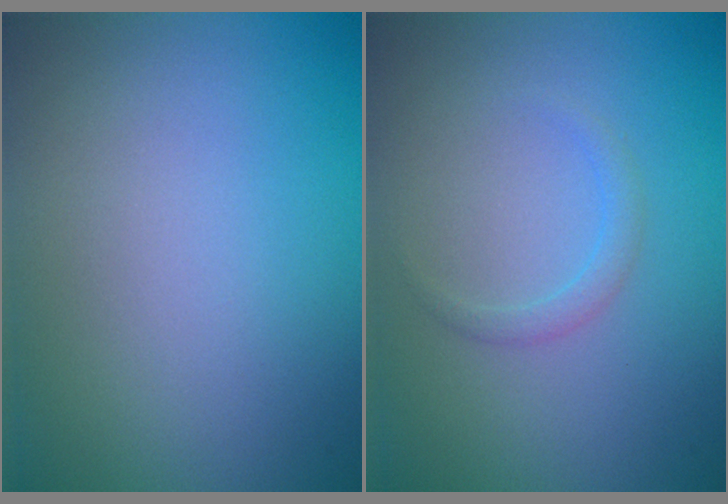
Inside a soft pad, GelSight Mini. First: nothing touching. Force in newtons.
{"total": 1.1, "press": 1.1, "slide": 0.1}